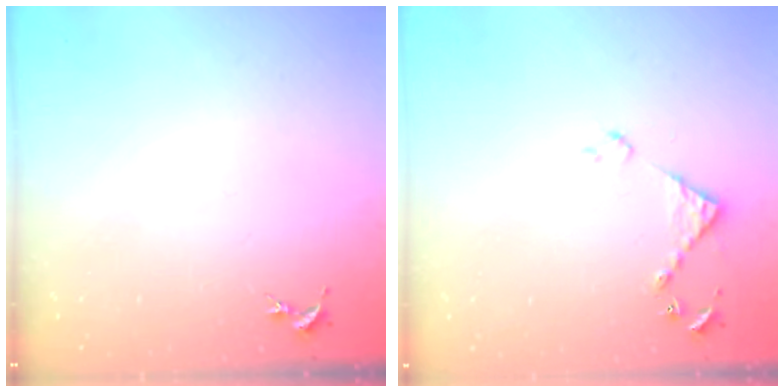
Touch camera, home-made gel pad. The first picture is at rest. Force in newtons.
{"total": 3.7, "press": 3.7, "slide": 0.3}